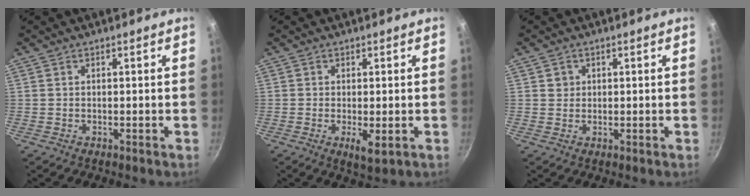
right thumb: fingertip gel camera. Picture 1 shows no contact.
{"total": 3.7, "force": [-0.8, 1.2, 3.4], "torque": [-0.058, -0.012, -0.010]}
{"total": 1.7, "force": [0.5, 1.6, 0.3], "torque": [0.004, 0.004, 0.006]}